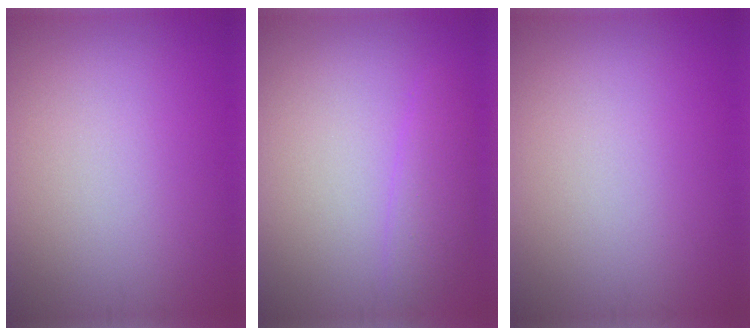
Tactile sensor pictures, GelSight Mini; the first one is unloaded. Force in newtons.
{"total": 2.2, "press": 2.2, "slide": 0.1}
{"total": 0.0}